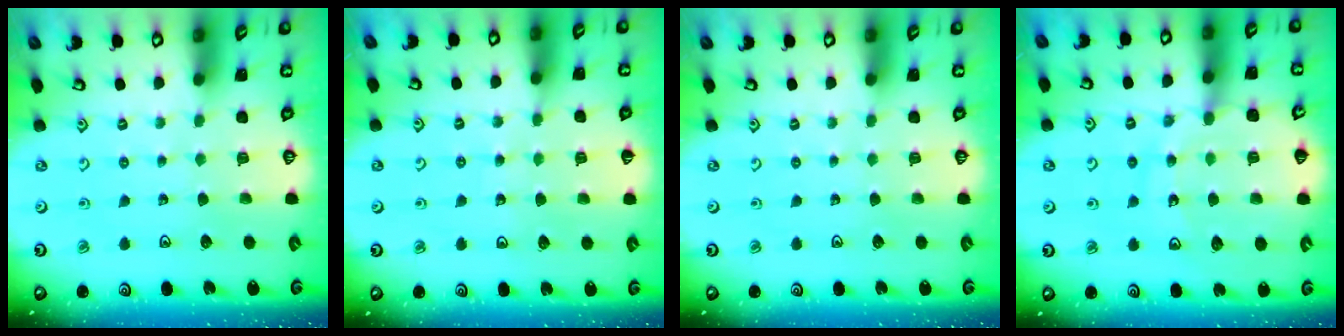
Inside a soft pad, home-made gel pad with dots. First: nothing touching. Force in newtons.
{"total": 5.1, "press": 5.0, "slide": 0.5}
{"total": 0.0}
{"total": 12.8, "press": 12.5, "slide": 2.9}